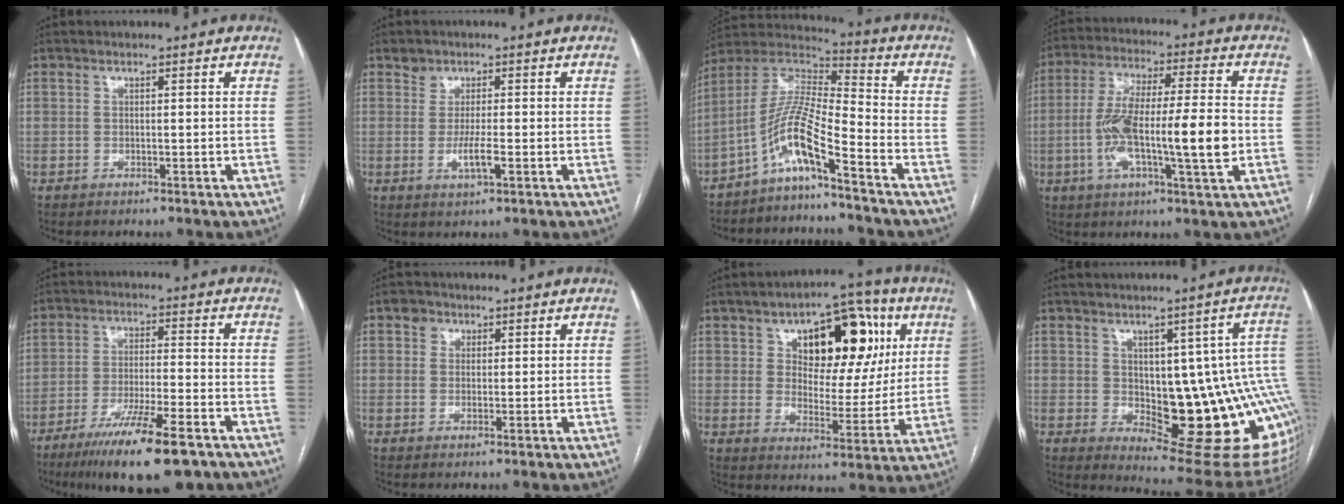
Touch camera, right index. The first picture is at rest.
{"total": 3.0, "force": [-0.5, 1.2, 2.8], "torque": [-0.050, 0.000, -0.006]}
{"total": 10.2, "force": [-6.5, 0.4, 7.8], "torque": [-0.165, 0.016, -0.129]}
{"total": 15.8, "force": [-2.6, 2.0, 15.5], "torque": [-0.284, 0.011, -0.043]}
{"total": 14.5, "force": [-9.8, 1.8, 10.6], "torque": [-0.174, -0.035, -0.158]}
{"total": 2.4, "force": [1.2, 2.0, 0.6], "torque": [-0.008, 0.004, 0.017]}
{"total": 18.3, "force": [7.0, 9.6, 13.9], "torque": [-0.192, 0.032, 0.108]}
{"total": 20.2, "force": [-1.3, 6.7, 19.0], "torque": [-0.156, 0.015, 0.011]}